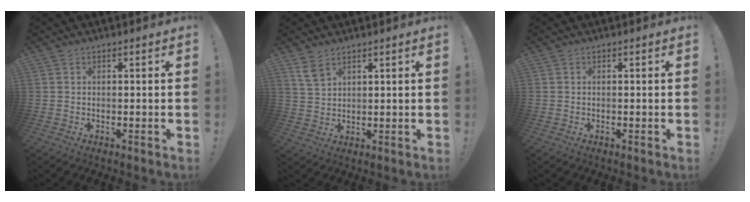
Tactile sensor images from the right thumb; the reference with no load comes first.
{"total": 5.2, "force": [3.6, 2.8, 2.6], "torque": [-0.044, -0.018, 0.069]}
{"total": 0.0}